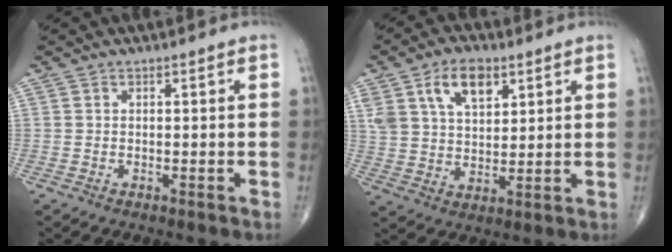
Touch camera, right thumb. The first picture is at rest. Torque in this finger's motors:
{"motor_torque": [1.34, 1.60, 1.19, 0.85, 0.08]}